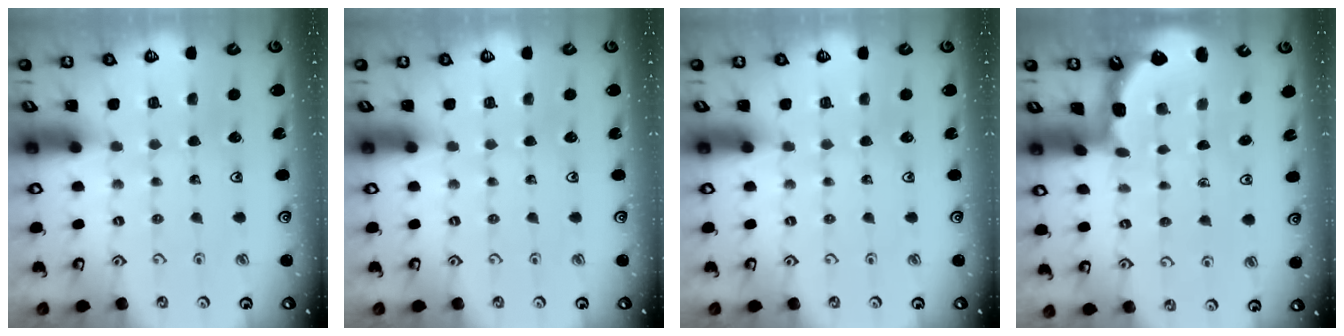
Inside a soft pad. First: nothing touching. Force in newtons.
{"total": 0.0}
{"total": 0.0}
{"total": 1.7, "press": 1.7, "slide": 0.2}